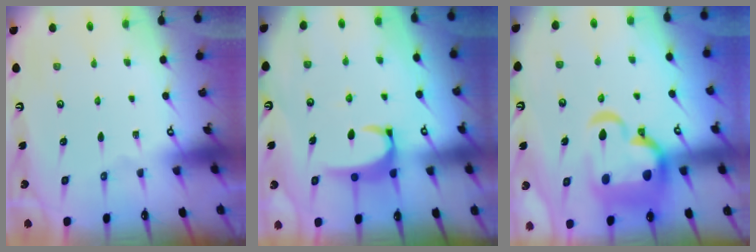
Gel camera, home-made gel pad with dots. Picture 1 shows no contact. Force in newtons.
{"total": 3.3, "press": 3.3, "slide": 0.3}
{"total": 11.8, "press": 11.6, "slide": 2.3}